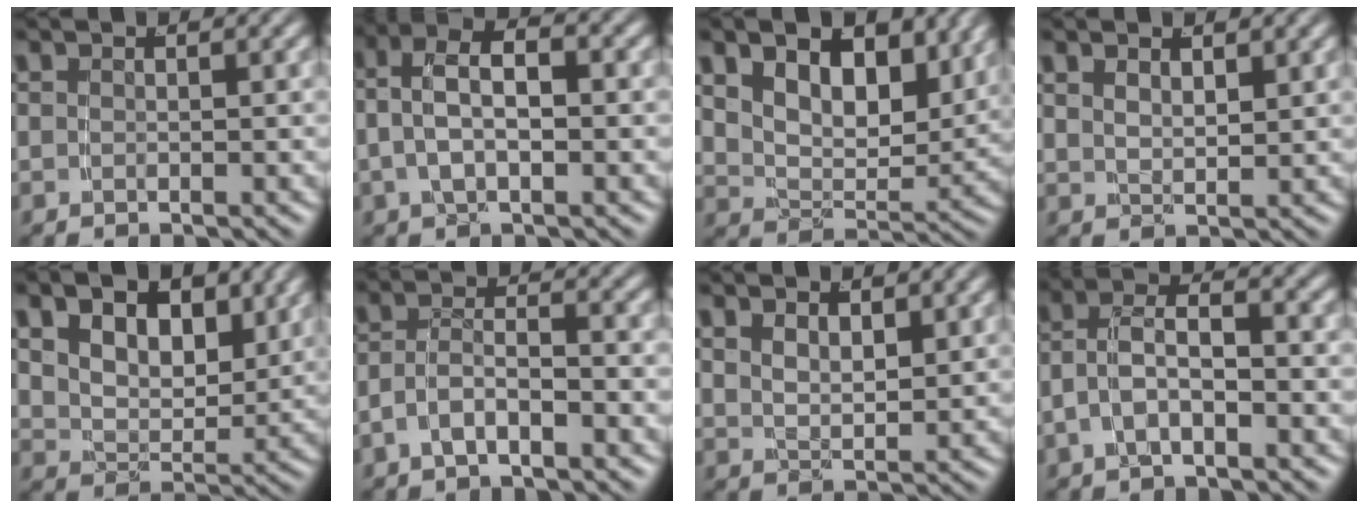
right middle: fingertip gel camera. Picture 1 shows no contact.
{"total": 6.0, "force": [0.7, 3.7, 4.7], "torque": [-0.083, 0.008, 0.003]}
{"total": 9.2, "force": [3.9, 5.7, 6.1], "torque": [-0.101, -0.009, 0.058]}
{"total": 1.7, "force": [1.1, 0.4, 1.3], "torque": [-0.025, -0.011, 0.032]}
{"total": 7.7, "force": [3.4, 5.1, 4.7], "torque": [-0.080, -0.009, 0.053]}
{"total": 3.3, "force": [-2.0, 1.5, 2.1], "torque": [-0.041, -0.009, -0.035]}
{"total": 2.7, "force": [1.2, 1.2, 2.0], "torque": [-0.043, -0.015, 0.033]}
{"total": 5.0, "force": [-0.4, 3.4, 3.6], "torque": [-0.075, -0.007, -0.010]}